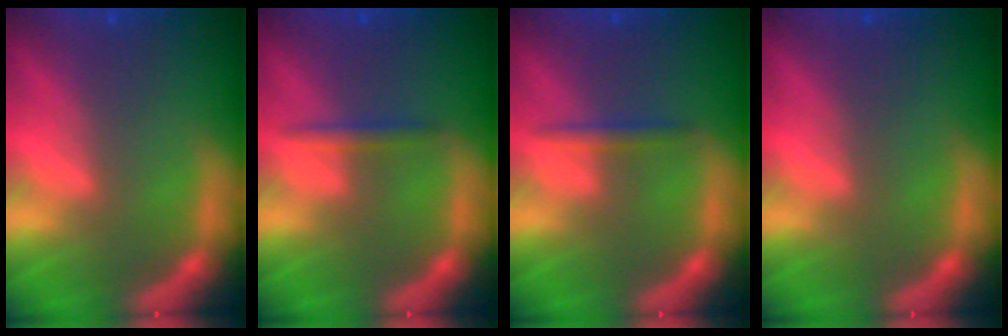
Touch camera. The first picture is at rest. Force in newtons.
{"total": 1.4}
{"total": 1.4}
{"total": 0.0}